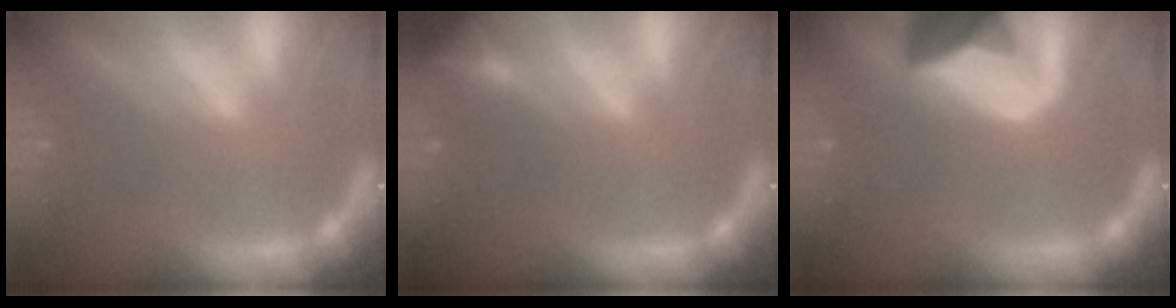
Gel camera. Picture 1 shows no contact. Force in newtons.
{"total": 1.9}
{"total": 8.9}